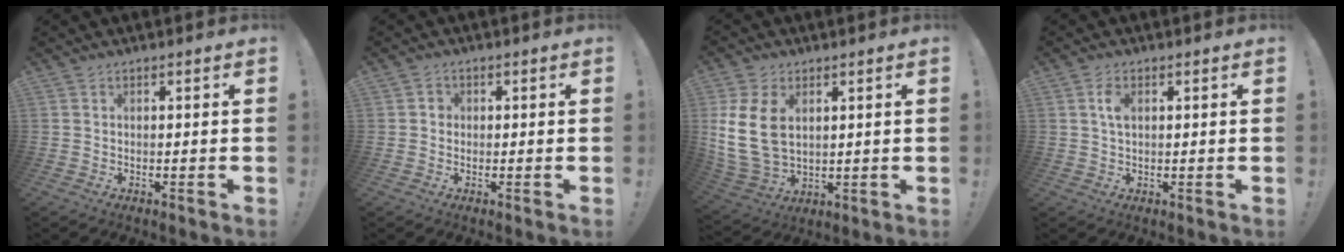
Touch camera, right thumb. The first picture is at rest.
{"total": 2.1, "force": [-0.4, 1.9, 0.8], "torque": [-0.011, 0.006, -0.009]}
{"total": 13.7, "force": [3.1, 9.6, 9.2], "torque": [-0.186, -0.015, 0.062]}
{"total": 3.6, "force": [1.1, 2.0, 2.8], "torque": [-0.048, 0.002, 0.016]}